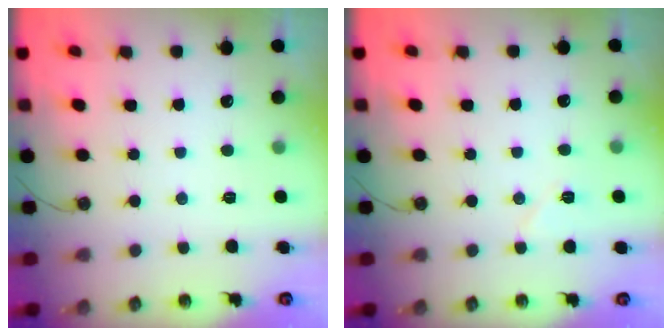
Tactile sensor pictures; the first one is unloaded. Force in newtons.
{"total": 4.8, "press": 4.4, "slide": 2.1}